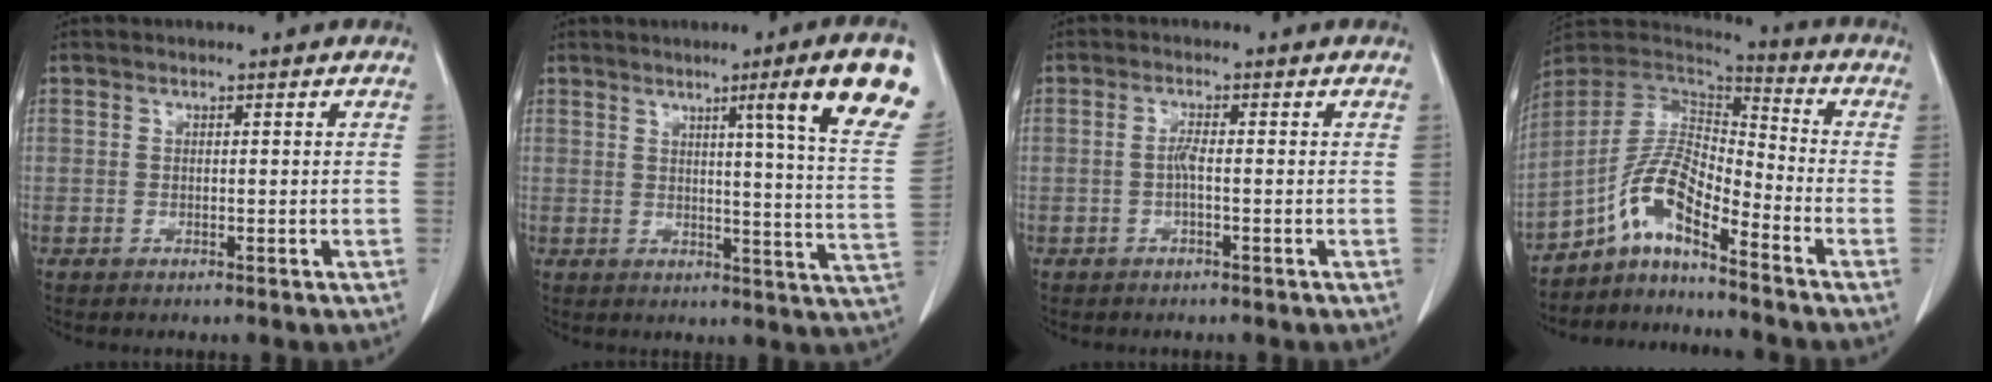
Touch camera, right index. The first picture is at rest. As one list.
[{"total": 14.2, "force": [7.6, -1.9, 11.9], "torque": [-0.148, -0.030, 0.078]}, {"total": 1.7, "force": [-0.4, 0.1, 1.6], "torque": [-0.030, 0.003, -0.007]}, {"total": 9.6, "force": [-6.4, 2.3, 6.8], "torque": [-0.142, 0.024, -0.122]}]